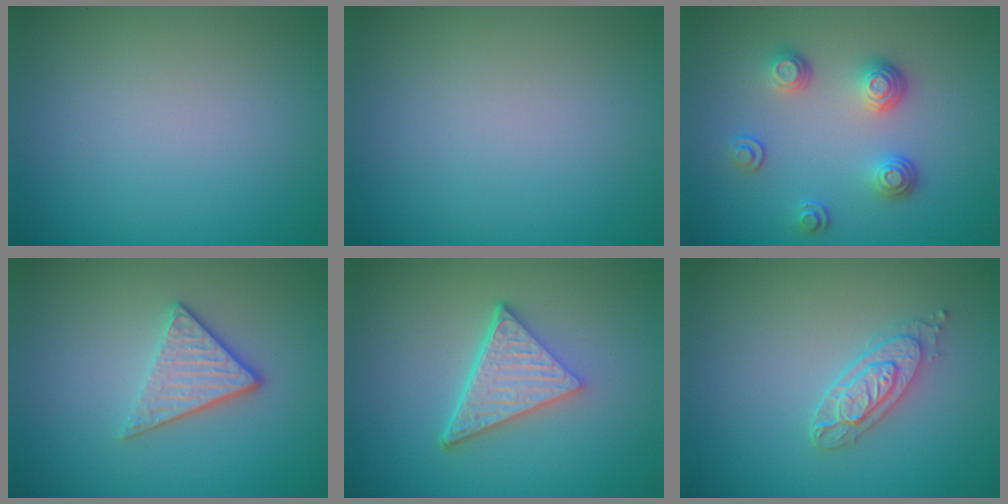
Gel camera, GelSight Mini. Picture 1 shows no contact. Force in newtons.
{"total": 0.0}
{"total": 3.4, "press": 2.7, "slide": 2.1}
{"total": 3.4, "press": 2.8, "slide": 1.9}
{"total": 5.1, "press": 3.6, "slide": 3.7}
{"total": 2.9, "press": 2.5, "slide": 1.5}